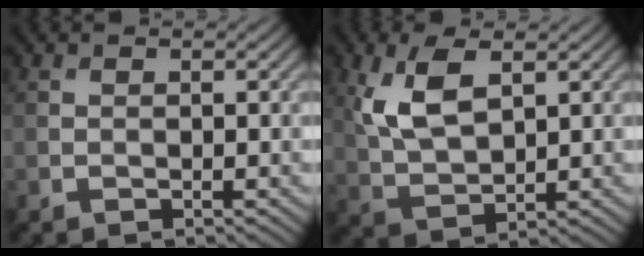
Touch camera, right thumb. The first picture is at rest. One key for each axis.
{"total": 7.4, "fx": 2.6, "fy": 3.6, "fz": 5.9, "tx": -0.135, "ty": 0.001, "tz": 0.052}